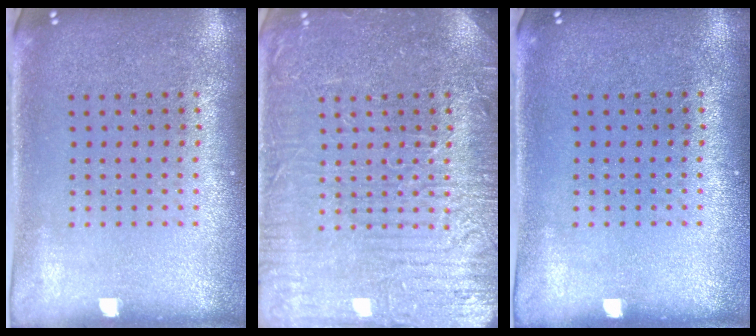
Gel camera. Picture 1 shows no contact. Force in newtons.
{"total": 6.4, "press": 6.4, "slide": 0.9}
{"total": 0.0}